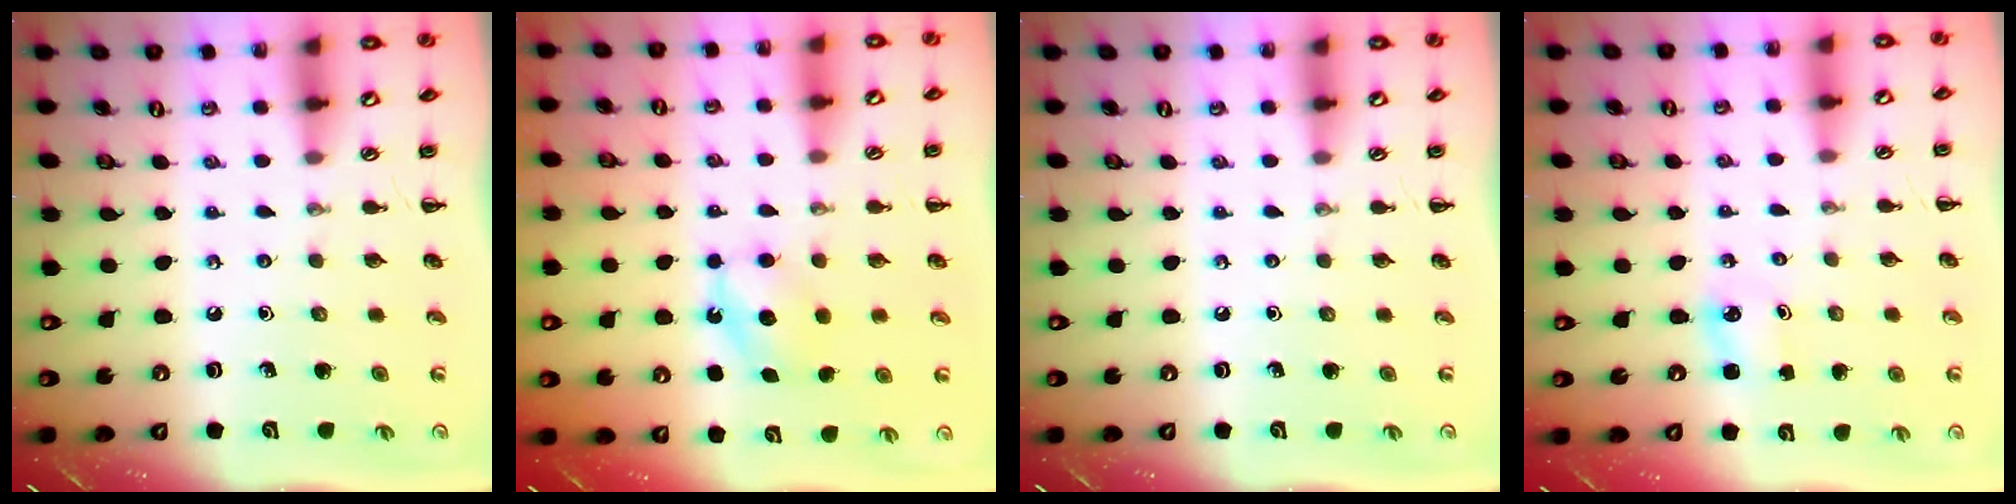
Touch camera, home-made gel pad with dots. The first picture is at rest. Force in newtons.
{"total": 7.0, "press": 6.8, "slide": 1.6}
{"total": 0.0}
{"total": 1.5, "press": 1.5, "slide": 0.3}